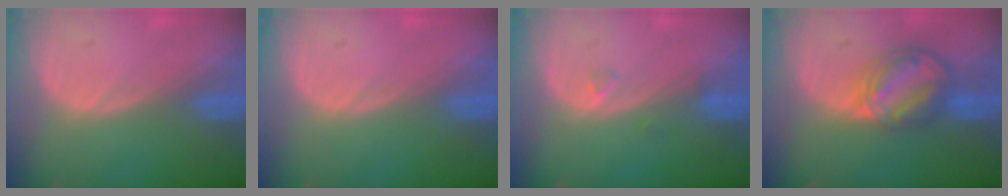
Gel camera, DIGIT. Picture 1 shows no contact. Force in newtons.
{"total": 0.0}
{"total": 1.0, "press": 1.0, "slide": 0.2}
{"total": 8.1, "press": 6.9, "slide": 4.1}